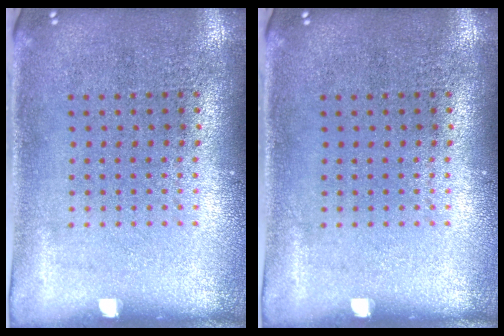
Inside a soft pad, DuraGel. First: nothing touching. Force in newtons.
{"total": 0.0}